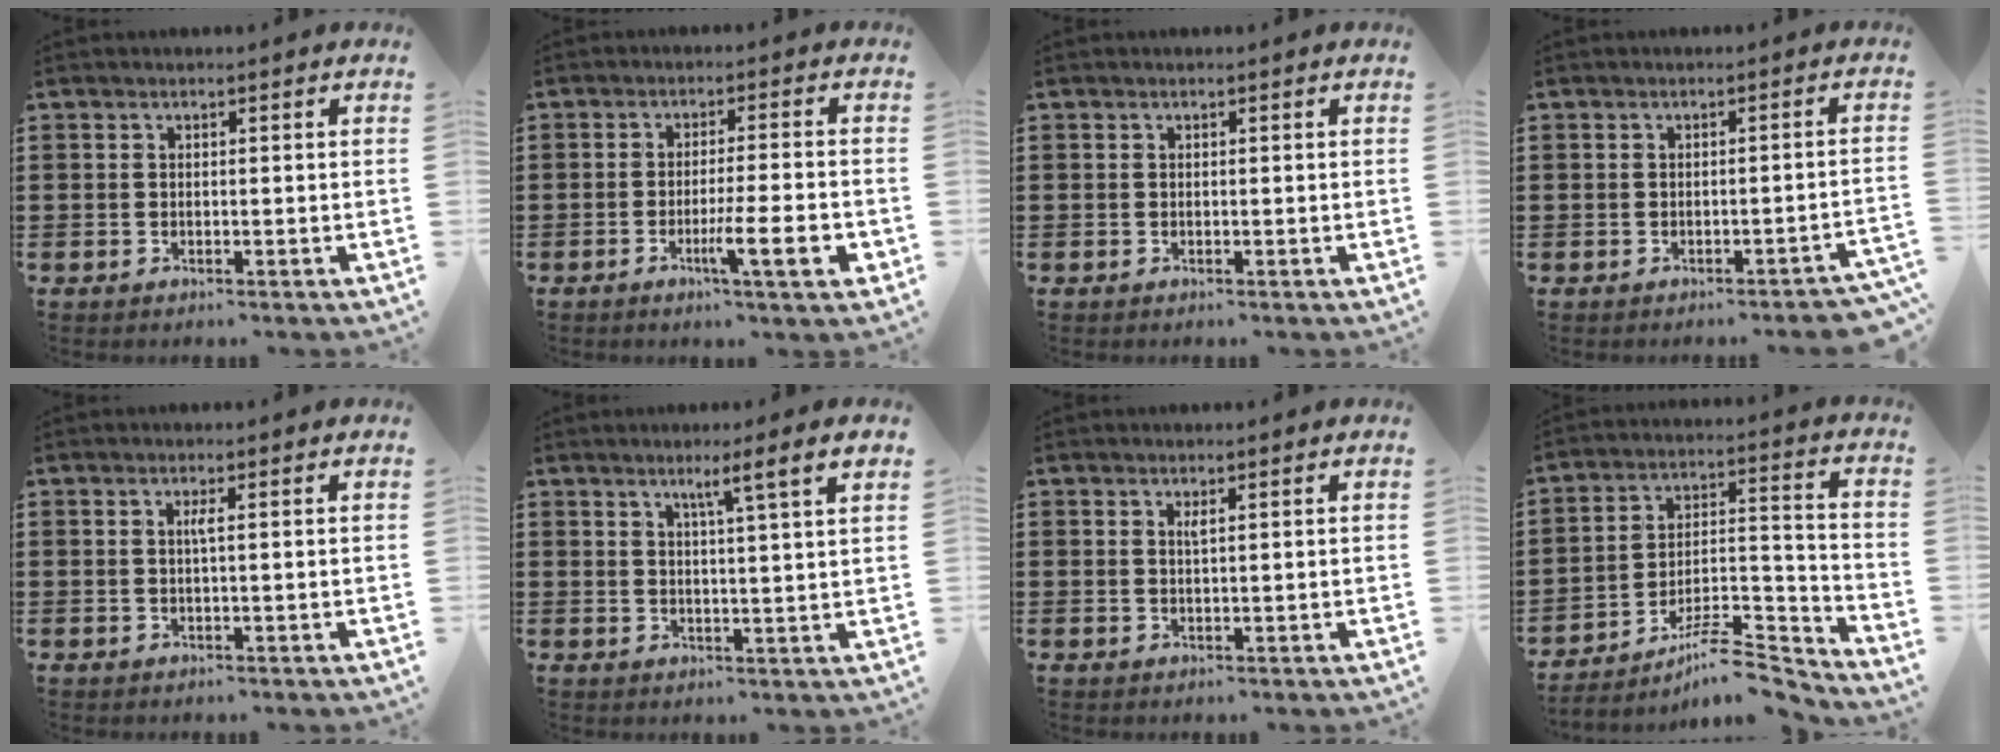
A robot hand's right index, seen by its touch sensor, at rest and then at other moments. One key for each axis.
{"total": 8.2, "fx": -2.9, "fy": 0.8, "fz": 7.6, "tx": -0.121, "ty": -0.006, "tz": -0.047}
{"total": 0.0}
{"total": 1.4, "fx": -1.4, "fy": 0.1, "fz": 0.3, "tx": -0.010, "ty": 0.000, "tz": -0.029}
{"total": 1.3, "fx": 0.1, "fy": -0.2, "fz": 1.3, "tx": -0.024, "ty": -0.003, "tz": 0.000}
{"total": 3.5, "fx": 1.7, "fy": -0.9, "fz": 2.9, "tx": -0.053, "ty": -0.011, "tz": 0.020}
{"total": 0.9, "fx": 0.4, "fy": 0.1, "fz": 0.8, "tx": -0.016, "ty": 0.000, "tz": 0.007}
{"total": 8.7, "fx": -7.2, "fy": 2.3, "fz": 4.3, "tx": -0.058, "ty": 0.022, "tz": -0.134}